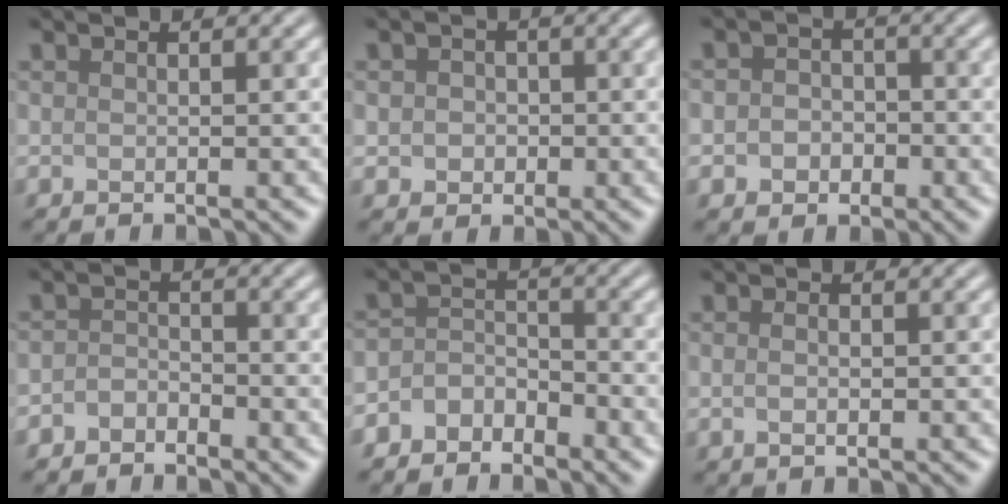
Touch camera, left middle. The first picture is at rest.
{"total": 2.1, "force": [0.0, 1.9, 0.9], "torque": [-0.004, 0.000, -0.005]}
{"total": 2.7, "force": [-0.7, 2.3, 1.3], "torque": [0.001, -0.003, -0.024]}
{"total": 1.6, "force": [-1.3, 0.9, 0.3], "torque": [-0.005, 0.006, -0.029]}
{"total": 2.8, "force": [-2.2, 1.6, 0.7], "torque": [-0.010, 0.008, -0.048]}
{"total": 1.0, "force": [0.0, 0.5, 0.9], "torque": [-0.017, -0.004, 0.000]}